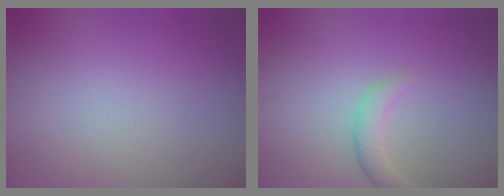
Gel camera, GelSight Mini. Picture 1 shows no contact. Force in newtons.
{"total": 1.9, "press": 1.9, "slide": 0.0}